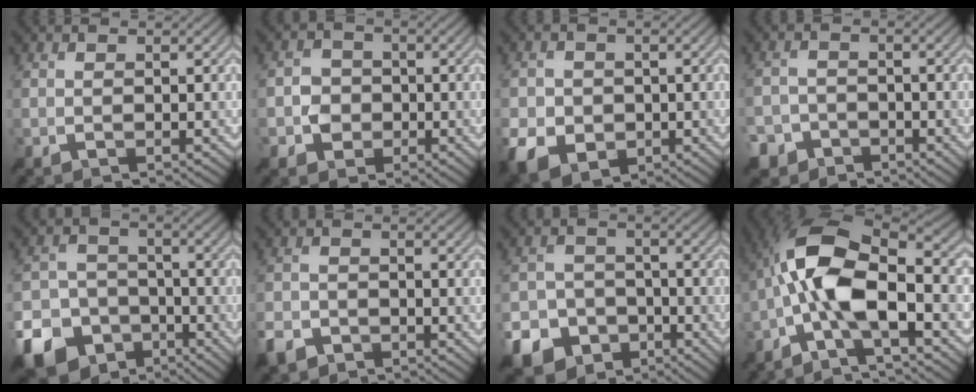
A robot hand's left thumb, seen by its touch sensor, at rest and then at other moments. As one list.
[{"total": 3.9, "force": [-0.9, 3.6, 1.2], "torque": [-0.017, -0.004, -0.031]}, {"total": 7.1, "force": [-2.3, 5.6, 3.5], "torque": [-0.095, -0.028, -0.046]}, {"total": 5.0, "force": [-3.5, 3.4, 1.1], "torque": [-0.017, -0.006, -0.066]}, {"total": 13.7, "force": [-8.1, 10.0, 4.7], "torque": [-0.134, -0.045, -0.148]}, {"total": 3.8, "force": [-2.7, 2.3, 1.4], "torque": [-0.037, -0.008, -0.062]}, {"total": 10.8, "force": [-6.2, 8.3, 3.0], "torque": [-0.081, -0.036, -0.125]}, {"total": 13.6, "force": [-2.4, 5.0, 12.4], "torque": [-0.247, 0.006, -0.056]}]